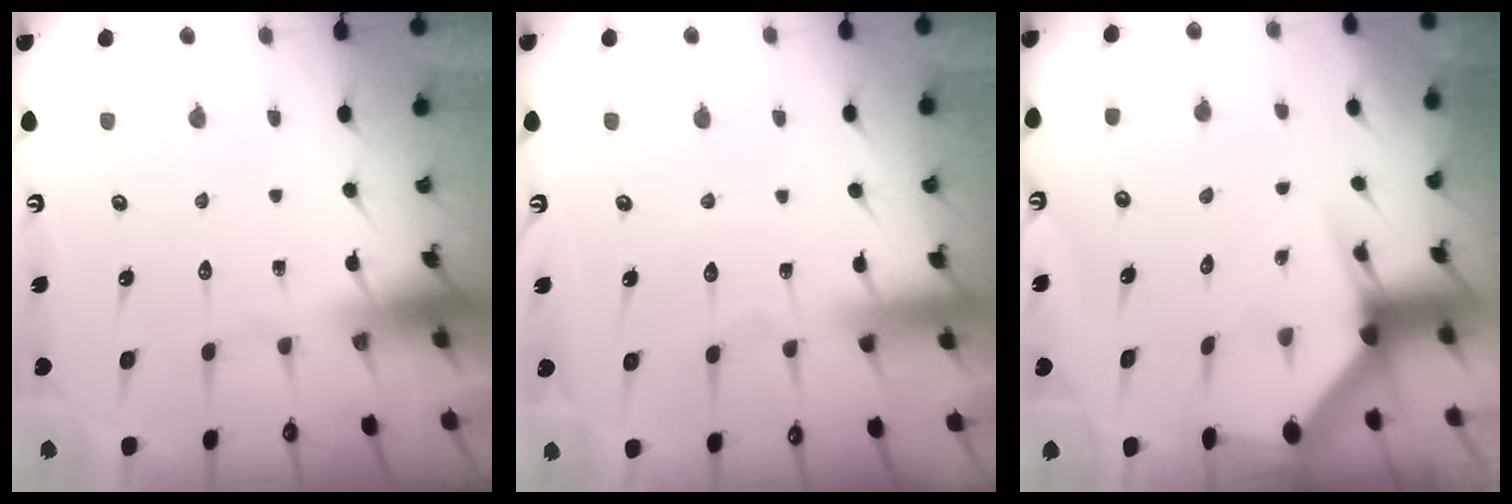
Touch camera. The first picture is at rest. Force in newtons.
{"total": 5.7, "press": 5.7, "slide": 0.5}
{"total": 3.7, "press": 3.7, "slide": 0.5}